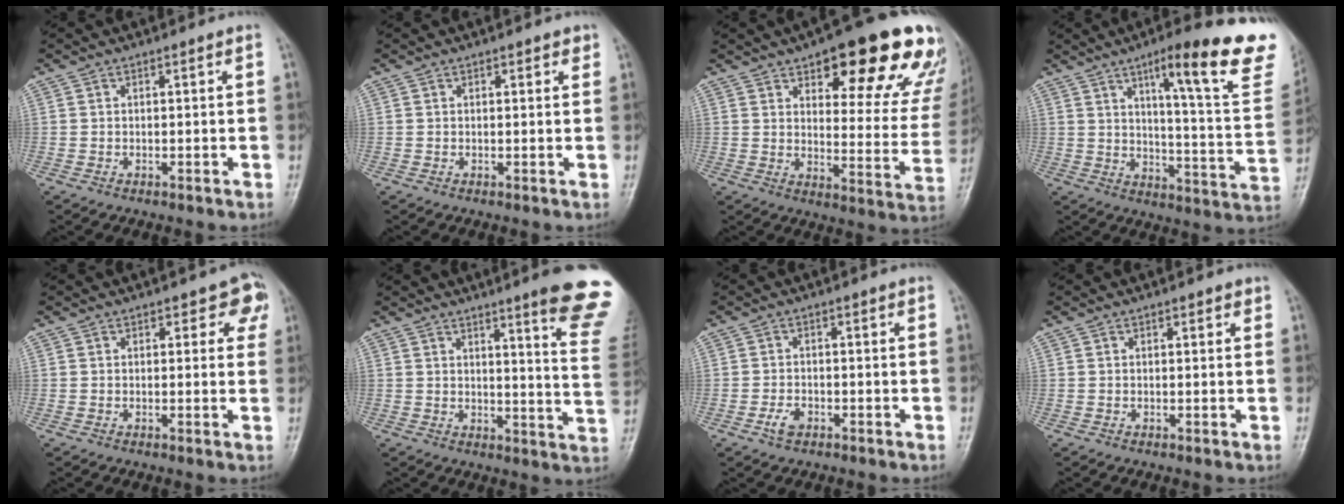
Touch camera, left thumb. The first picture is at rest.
{"total": 1.3, "force": [0.9, 0.7, 0.7], "torque": [0.000, -0.003, 0.006]}
{"total": 23.8, "force": [14.5, 8.3, 17.0], "torque": [-0.168, -0.052, 0.182]}
{"total": 23.8, "force": [13.6, 3.8, 19.2], "torque": [-0.235, -0.056, 0.185]}
{"total": 3.7, "force": [1.9, 2.0, 2.4], "torque": [0.001, -0.004, 0.016]}
{"total": 15.7, "force": [10.8, 0.9, 11.4], "torque": [-0.113, -0.075, 0.120]}
{"total": 2.6, "force": [-1.4, 1.6, 1.5], "torque": [-0.029, 0.005, -0.026]}
{"total": 1.0, "force": [0.7, 0.6, 0.5], "torque": [-0.001, -0.002, 0.005]}